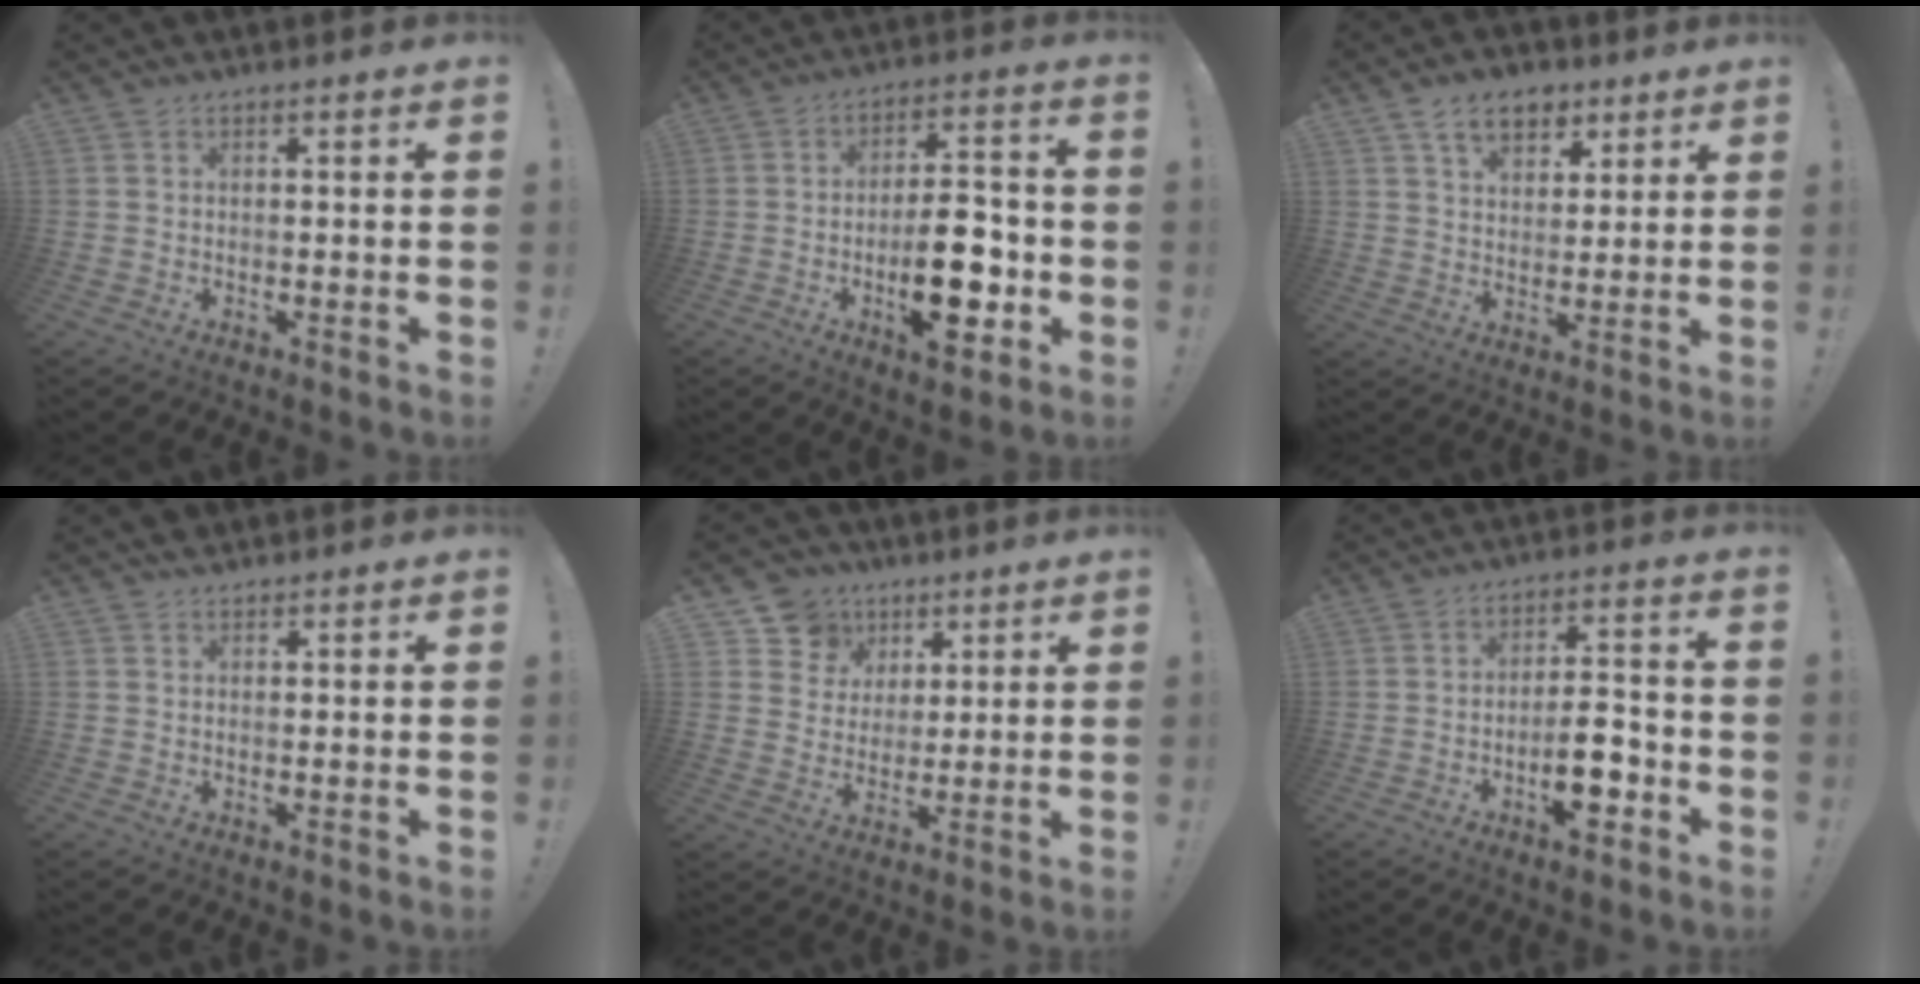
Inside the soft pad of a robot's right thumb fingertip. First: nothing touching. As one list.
[{"total": 16.0, "force": [-4.2, 7.3, 13.6], "torque": [-0.201, 0.011, -0.064]}, {"total": 10.3, "force": [5.8, 6.8, 5.1], "torque": [-0.074, -0.019, 0.110]}, {"total": 1.5, "force": [1.4, 0.3, 0.1], "torque": [0.013, -0.011, 0.025]}, {"total": 10.5, "force": [5.2, 8.8, 2.2], "torque": [-0.030, -0.030, 0.105]}, {"total": 10.0, "force": [-4.2, 4.4, 8.0], "torque": [-0.115, 0.020, -0.073]}]